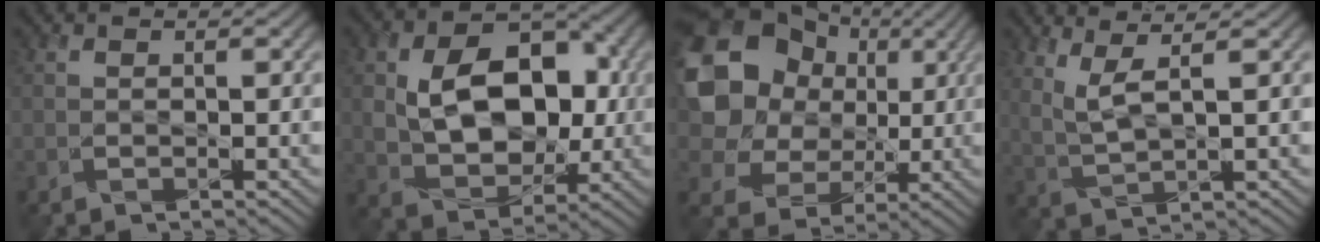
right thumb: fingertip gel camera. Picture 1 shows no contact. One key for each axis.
{"total": 12.0, "fx": 0.2, "fy": 8.4, "fz": 8.6, "tx": -0.154, "ty": 0.001, "tz": 0.008}
{"total": 14.3, "fx": 4.3, "fy": 11.7, "fz": 7.0, "tx": -0.186, "ty": 0.025, "tz": 0.071}
{"total": 4.2, "fx": 2.4, "fy": 0.9, "fz": 3.3, "tx": -0.086, "ty": 0.001, "tz": 0.058}